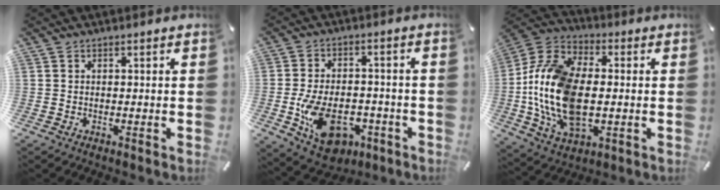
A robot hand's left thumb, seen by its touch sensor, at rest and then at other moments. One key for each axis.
{"total": 13.2, "fx": -4.6, "fy": 8.5, "fz": 8.9, "tx": -0.173, "ty": 0.019, "tz": -0.076}
{"total": 19.0, "fx": -2.2, "fy": 12.3, "fz": 14.3, "tx": -0.340, "ty": -0.005, "tz": -0.044}